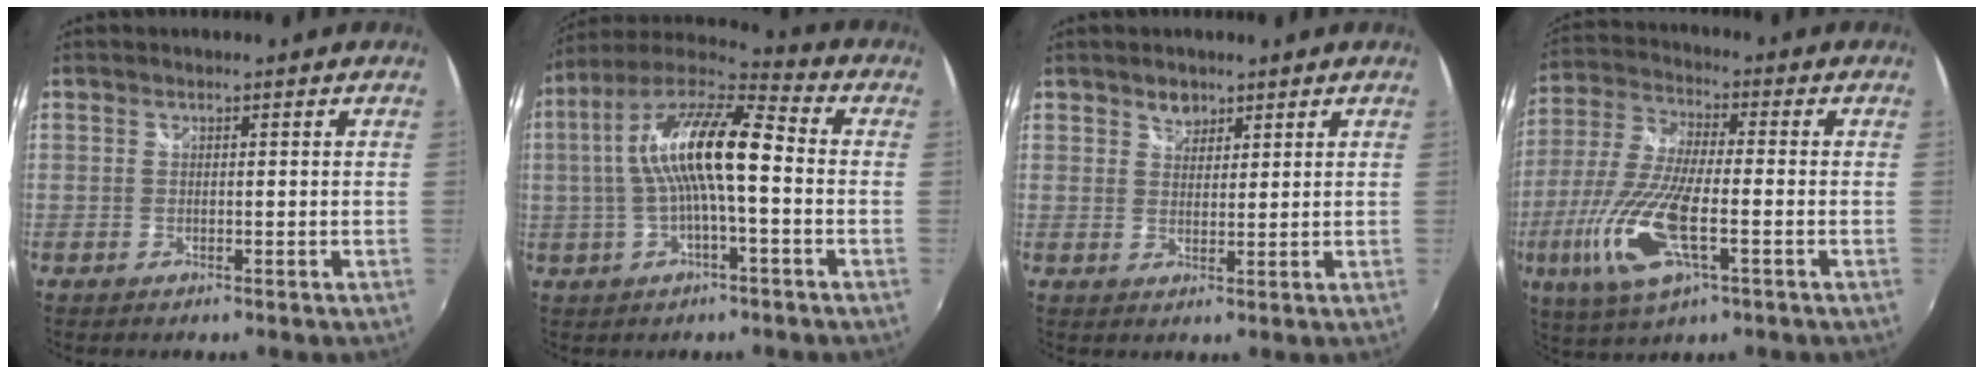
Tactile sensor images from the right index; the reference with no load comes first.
{"total": 15.4, "force": [0.1, 3.5, 15.0], "torque": [-0.276, 0.020, -0.005]}
{"total": 2.7, "force": [2.0, 1.7, 0.6], "torque": [-0.003, 0.005, 0.033]}
{"total": 16.3, "force": [-5.4, 5.1, 14.5], "torque": [-0.320, -0.021, -0.108]}